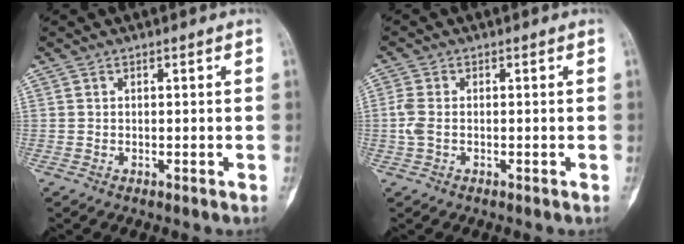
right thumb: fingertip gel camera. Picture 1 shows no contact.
{"total": 3.0, "force": [-0.3, 1.7, 2.4], "torque": [-0.075, 0.003, -0.008]}